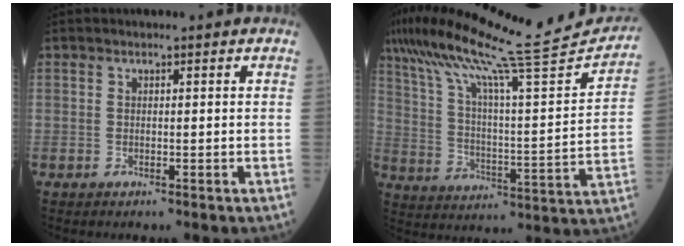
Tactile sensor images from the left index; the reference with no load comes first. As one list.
[{"total": 25.6, "force": [22.8, -0.2, 11.8], "torque": [-0.209, -0.026, 0.336]}]